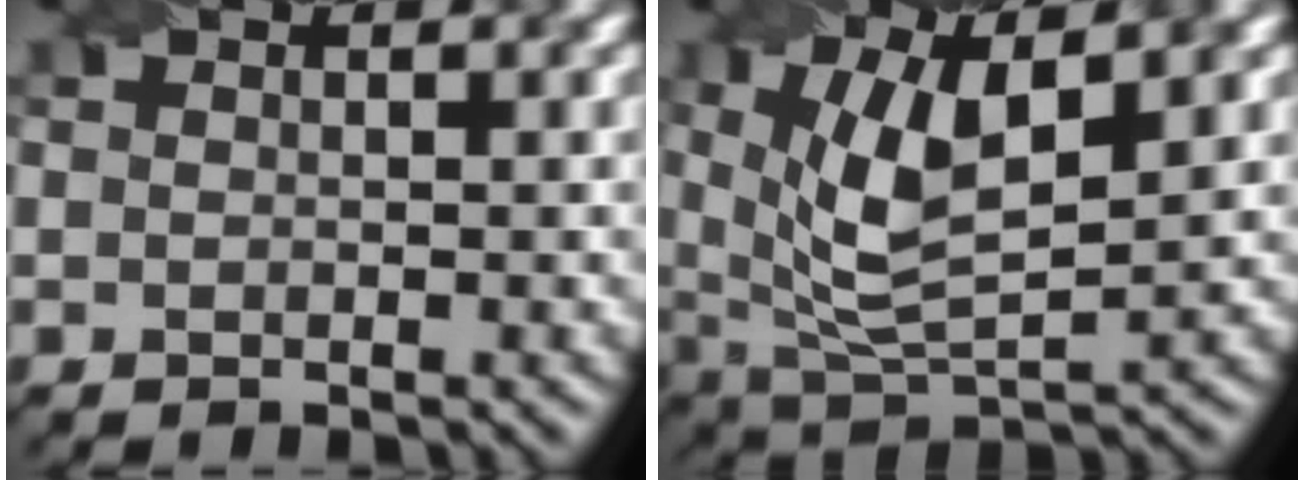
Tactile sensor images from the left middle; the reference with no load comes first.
{"total": 7.9, "force": [2.0, 3.3, 6.9], "torque": [-0.146, -0.005, 0.038]}